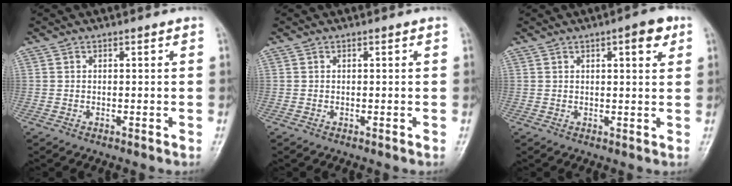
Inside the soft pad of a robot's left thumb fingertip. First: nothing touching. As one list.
[{"total": 0.0}, {"total": 4.9, "force": [2.3, 1.5, 4.0], "torque": [-0.044, -0.005, 0.027]}]